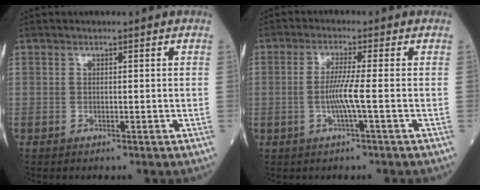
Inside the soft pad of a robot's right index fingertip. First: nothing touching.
{"total": 4.2, "force": [-0.9, -0.8, 4.0], "torque": [-0.084, -0.003, -0.019]}